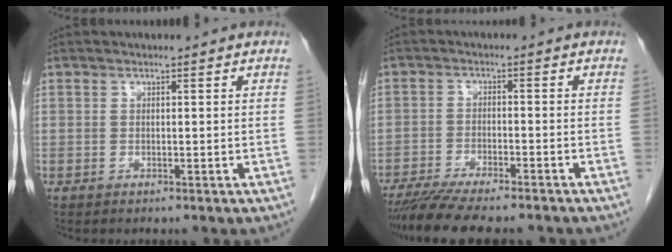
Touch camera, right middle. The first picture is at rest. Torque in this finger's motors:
{"motor_torque": [1.09, -1.05, 0.17, 0.07]}